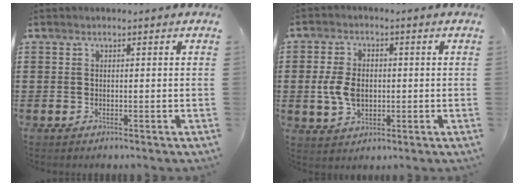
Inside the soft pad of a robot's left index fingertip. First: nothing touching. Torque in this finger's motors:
{"motor_torque": [0.48, 0.02, 0.27, 0.10]}